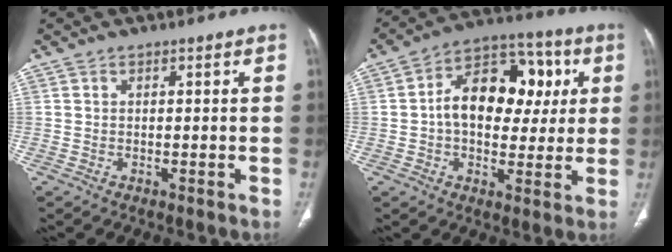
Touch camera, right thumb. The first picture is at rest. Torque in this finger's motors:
{"motor_torque": [1.65, 1.54, 1.27, -0.48, 0.12]}